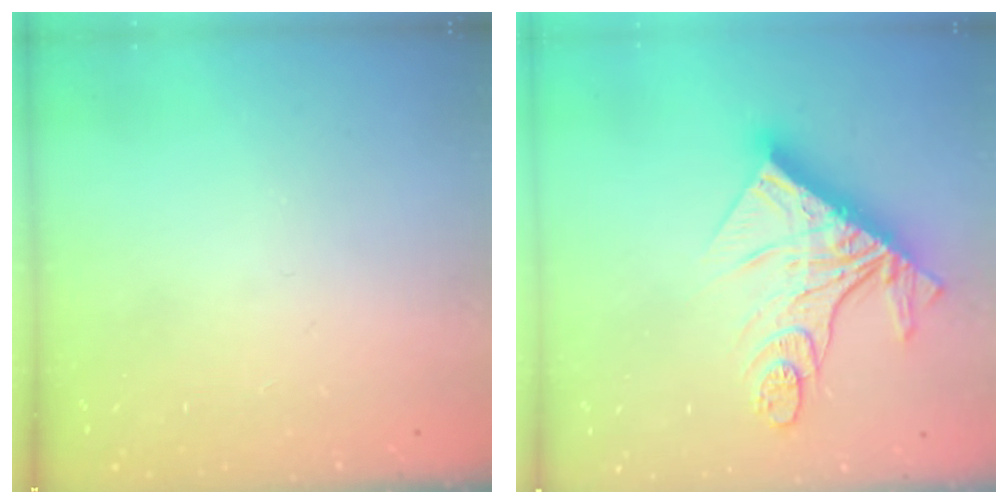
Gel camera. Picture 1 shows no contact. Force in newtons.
{"total": 19.7, "press": 19.6, "slide": 2.0}